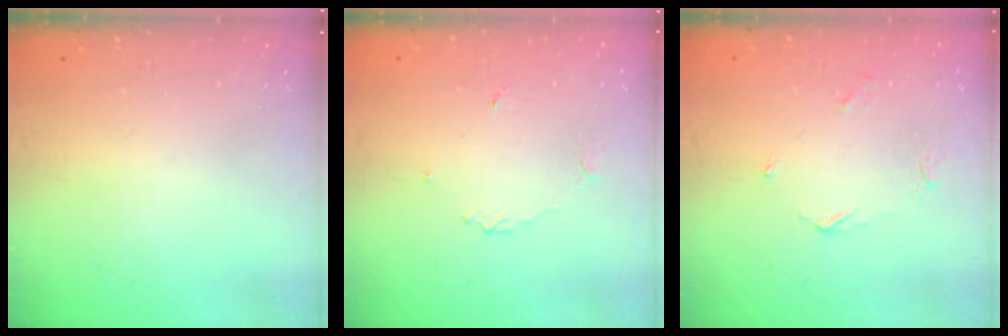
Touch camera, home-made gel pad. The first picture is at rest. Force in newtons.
{"total": 3.9, "press": 3.8, "slide": 0.5}
{"total": 3.5, "press": 3.5, "slide": 0.5}